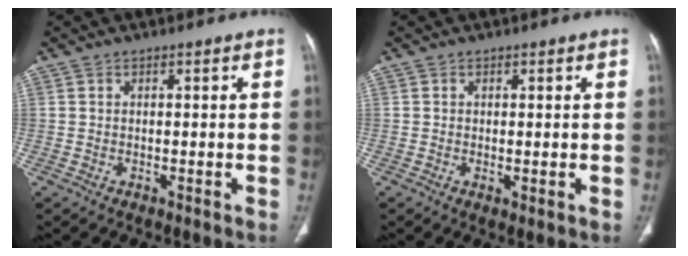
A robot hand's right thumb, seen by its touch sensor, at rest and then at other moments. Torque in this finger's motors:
{"motor_torque": [-0.56, 0.04, -0.41, 0.22, -0.14]}